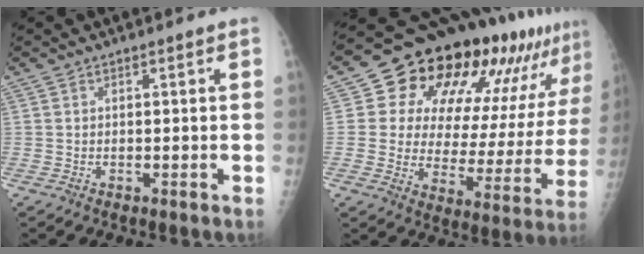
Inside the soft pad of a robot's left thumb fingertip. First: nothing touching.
{"total": 25.6, "force": [15.8, 11.8, 16.2], "torque": [-0.197, -0.039, 0.221]}